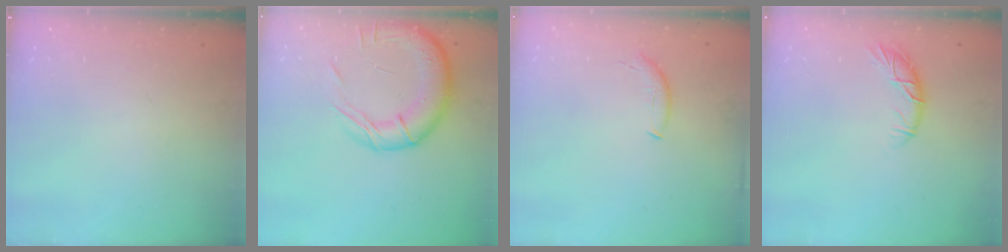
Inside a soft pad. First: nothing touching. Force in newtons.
{"total": 15.7, "press": 15.5, "slide": 2.0}
{"total": 6.6, "press": 6.6, "slide": 0.6}
{"total": 8.1, "press": 8.1, "slide": 0.4}